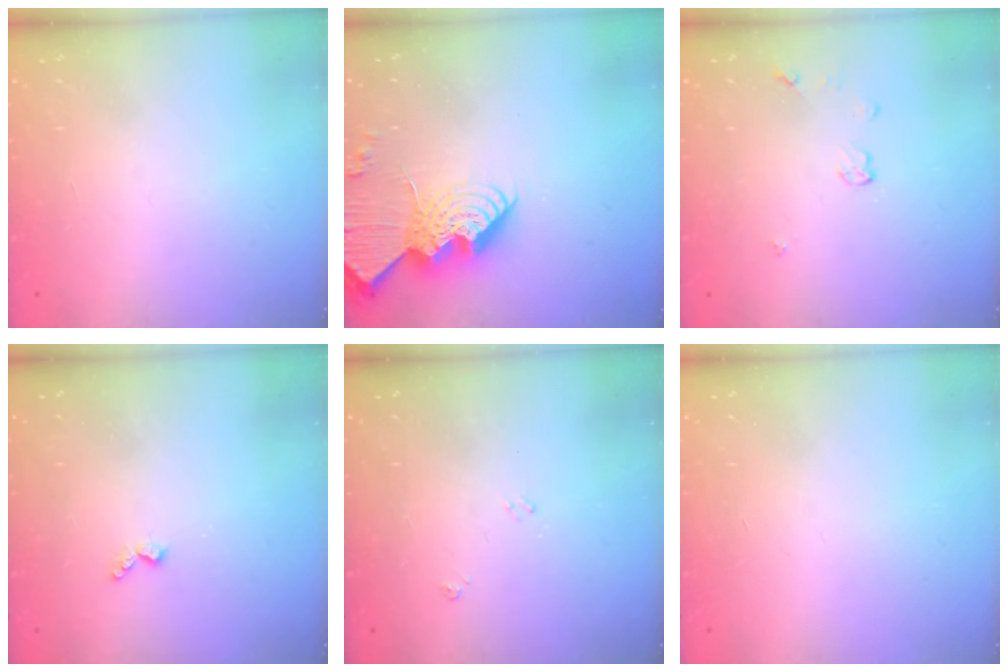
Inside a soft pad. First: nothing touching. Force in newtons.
{"total": 14.9, "press": 14.9, "slide": 1.2}
{"total": 3.7, "press": 3.7, "slide": 0.5}
{"total": 3.6, "press": 3.6, "slide": 0.6}
{"total": 3.5, "press": 3.4, "slide": 0.5}
{"total": 0.0}